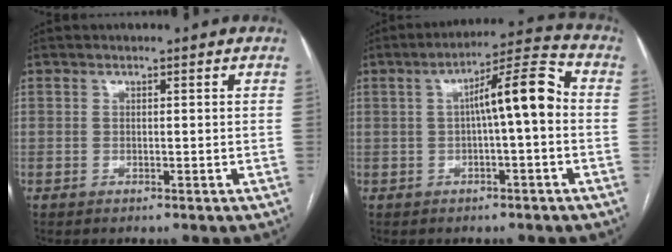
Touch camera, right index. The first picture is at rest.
{"total": 8.9, "force": [0.1, 0.9, 8.8], "torque": [-0.136, 0.028, -0.001]}